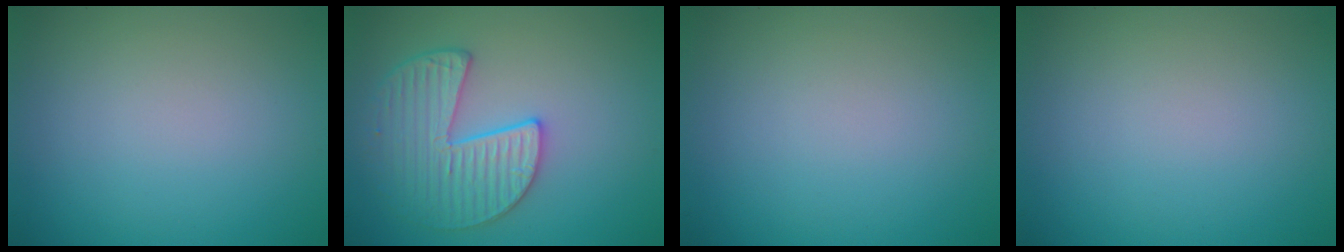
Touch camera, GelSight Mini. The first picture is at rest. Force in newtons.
{"total": 4.2, "press": 4.1, "slide": 1.0}
{"total": 0.0}
{"total": 0.0}